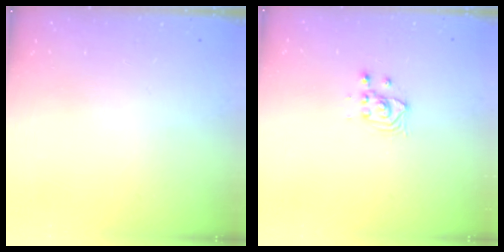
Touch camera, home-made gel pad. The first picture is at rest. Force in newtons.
{"total": 3.6, "press": 3.6, "slide": 0.3}